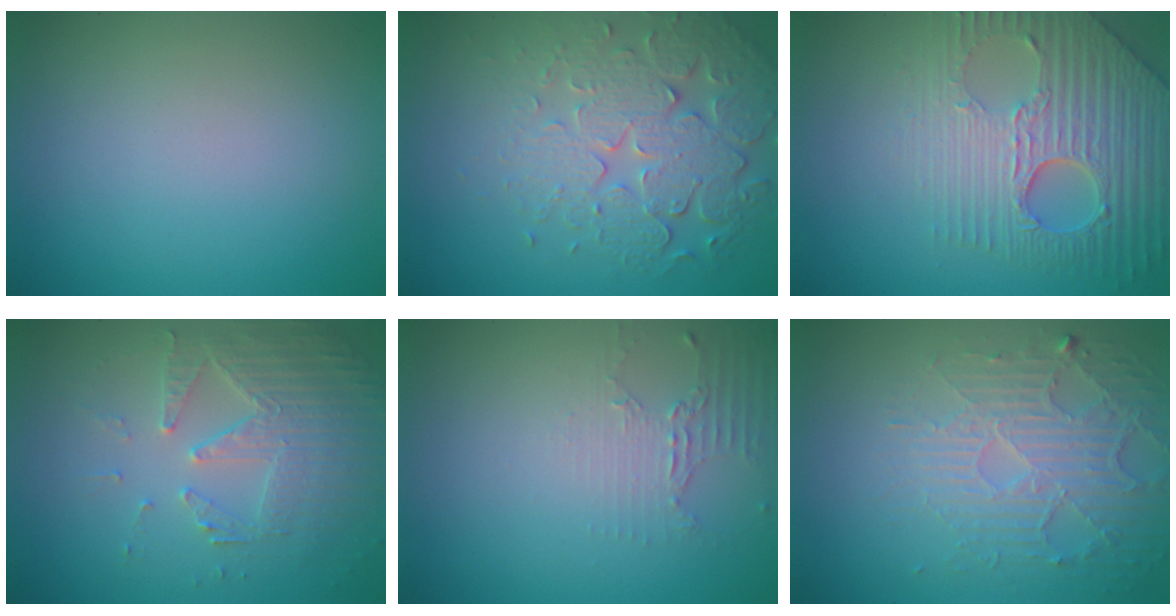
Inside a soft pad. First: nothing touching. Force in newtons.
{"total": 6.5, "press": 5.0, "slide": 4.2}
{"total": 6.3, "press": 5.3, "slide": 3.4}
{"total": 3.9, "press": 3.6, "slide": 1.6}
{"total": 1.9, "press": 1.4, "slide": 1.3}
{"total": 5.1, "press": 3.5, "slide": 3.7}